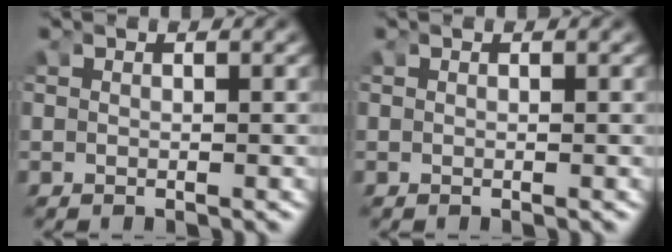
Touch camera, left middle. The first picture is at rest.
{"total": 0.0}